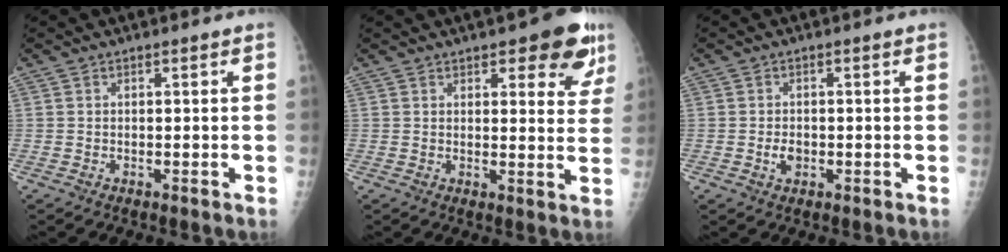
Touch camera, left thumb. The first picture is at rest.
{"total": 9.6, "force": [5.7, 3.8, 6.7], "torque": [-0.040, -0.023, 0.066]}
{"total": 2.5, "force": [-0.6, 1.7, 1.6], "torque": [-0.022, 0.003, -0.010]}